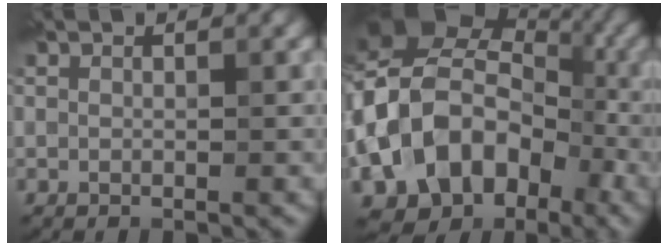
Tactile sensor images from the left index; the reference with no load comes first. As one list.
[{"total": 18.1, "force": [-4.3, 14.1, 10.5], "torque": [-0.188, 0.010, -0.085]}]